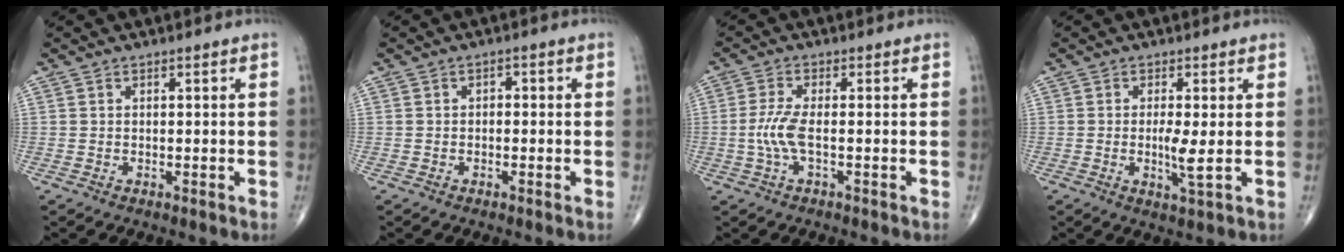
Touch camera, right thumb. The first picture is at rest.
{"total": 1.1, "force": [-0.2, 0.8, 0.8], "torque": [-0.002, 0.004, -0.008]}
{"total": 4.6, "force": [-0.8, 1.2, 4.4], "torque": [-0.115, 0.003, -0.021]}
{"total": 3.9, "force": [-0.1, 0.4, 3.8], "torque": [-0.082, -0.013, -0.003]}